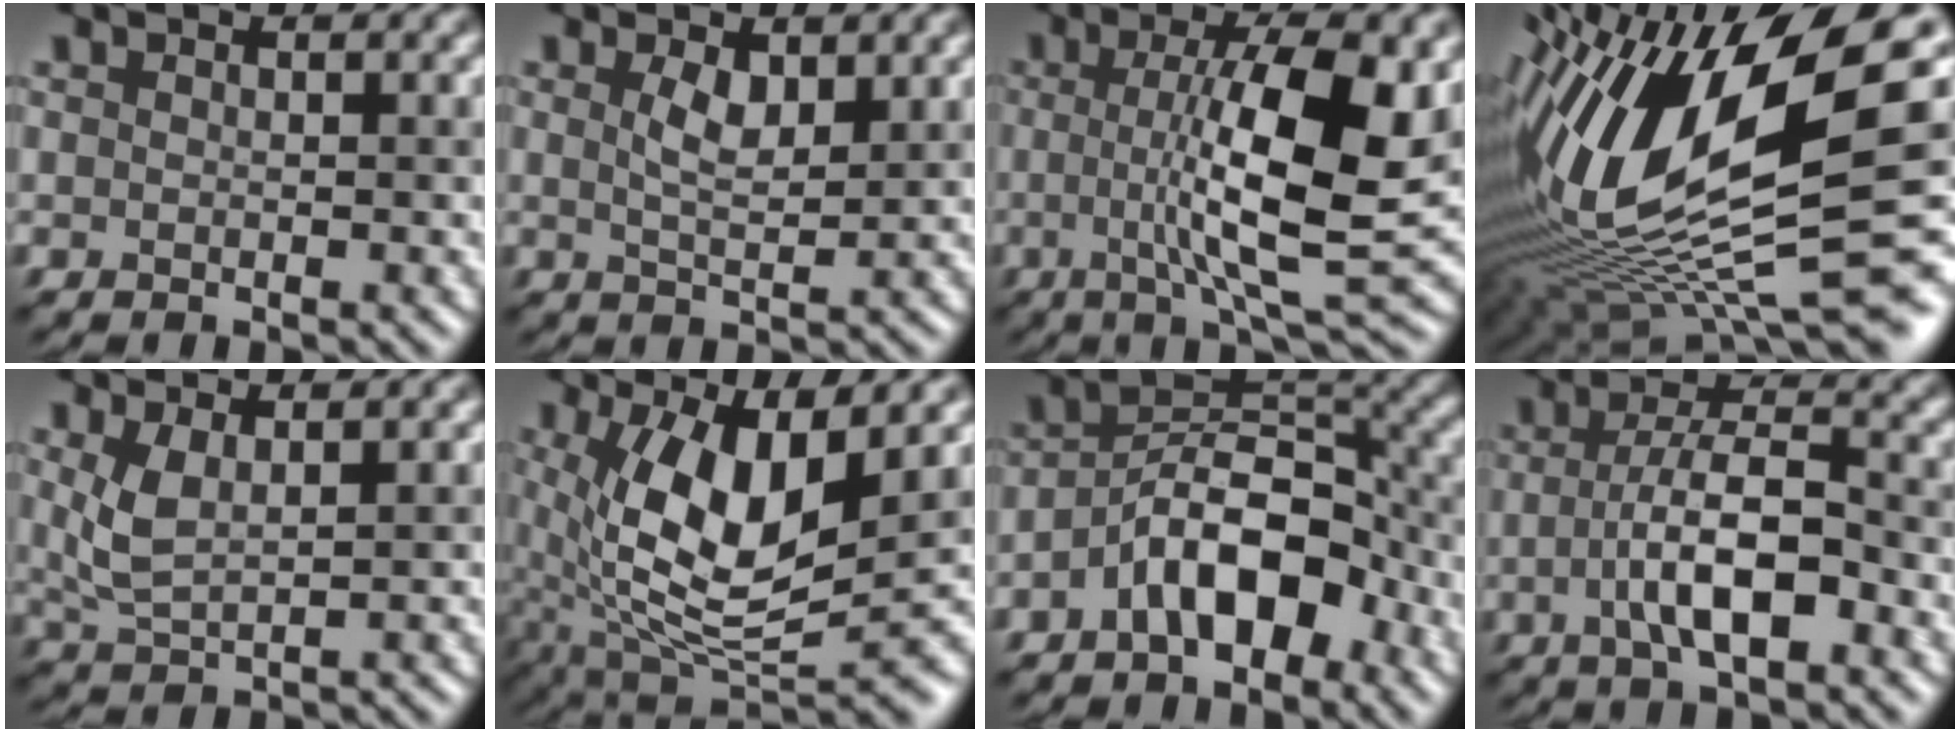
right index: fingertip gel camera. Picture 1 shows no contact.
{"total": 2.2, "force": [1.0, 0.8, 1.7], "torque": [-0.038, -0.003, 0.021]}
{"total": 10.7, "force": [0.4, 2.7, 10.4], "torque": [-0.160, -0.001, 0.007]}
{"total": 15.7, "force": [1.9, 4.4, 14.9], "torque": [-0.288, 0.008, 0.043]}
{"total": 2.9, "force": [1.2, 1.1, 2.4], "torque": [-0.060, -0.003, 0.029]}
{"total": 10.0, "force": [1.7, 3.7, 9.2], "torque": [-0.183, -0.018, 0.034]}
{"total": 7.8, "force": [-3.3, 4.0, 5.8], "torque": [-0.082, 0.019, -0.070]}
{"total": 6.2, "force": [-1.7, 2.0, 5.6], "torque": [-0.102, 0.007, -0.034]}